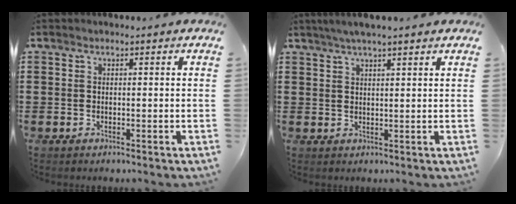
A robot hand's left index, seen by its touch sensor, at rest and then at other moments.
{"total": 2.5, "force": [2.0, -0.1, 1.5], "torque": [-0.033, 0.002, 0.036]}